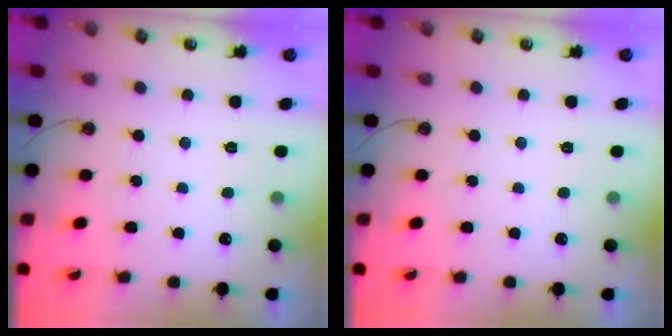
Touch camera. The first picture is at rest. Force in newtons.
{"total": 0.0}